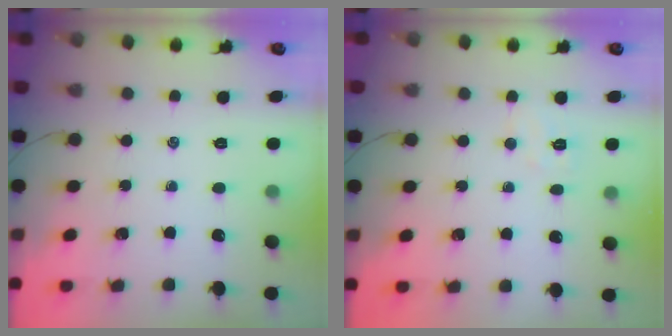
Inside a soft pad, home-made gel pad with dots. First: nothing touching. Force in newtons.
{"total": 4.2, "press": 4.1, "slide": 1.0}